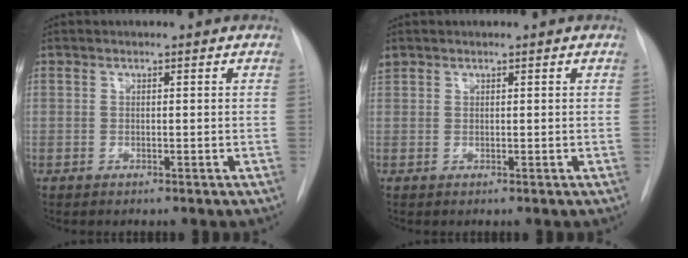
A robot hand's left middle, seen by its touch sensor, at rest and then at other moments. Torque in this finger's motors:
{"motor_torque": [-0.02, 0.00, 0.00, 0.01]}